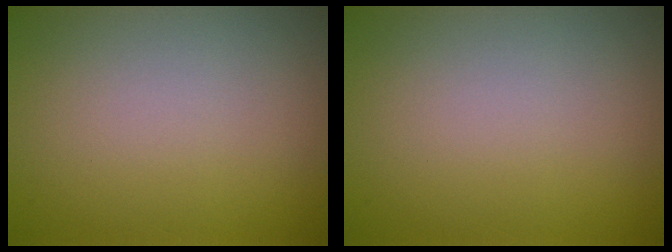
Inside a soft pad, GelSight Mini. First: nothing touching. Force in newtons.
{"total": 0.0}